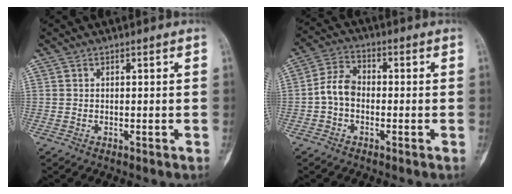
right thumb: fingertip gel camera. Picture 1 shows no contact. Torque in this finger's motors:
{"motor_torque": [1.02, 0.60, 0.62, -0.15, 0.06]}